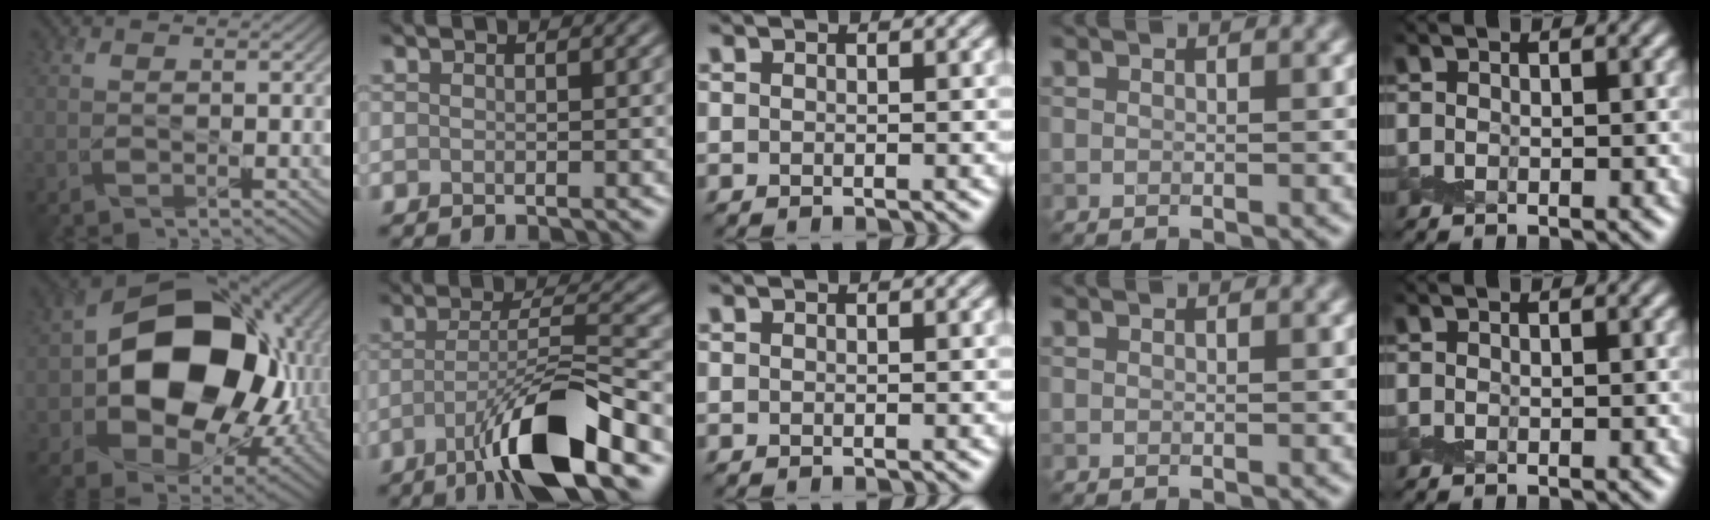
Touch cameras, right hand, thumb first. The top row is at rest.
{"thumb": {"total": 16.7, "force": [0.4, 12.4, 11.2], "torque": [-0.180, -0.015, 0.016]}, "index": {"total": 8.8, "force": [-4.7, 1.3, 7.3], "torque": [-0.121, 0.009, -0.087]}}